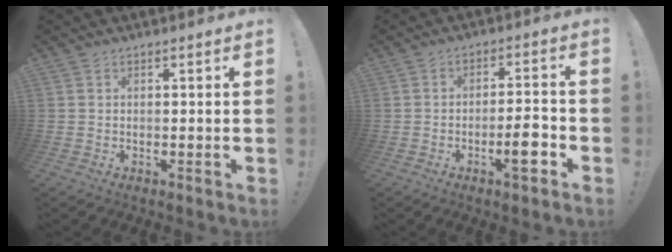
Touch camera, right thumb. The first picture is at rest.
{"total": 7.4, "force": [-3.5, 2.1, 6.1], "torque": [-0.089, 0.018, -0.057]}